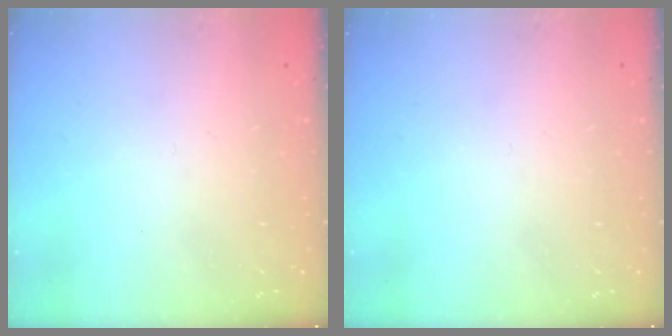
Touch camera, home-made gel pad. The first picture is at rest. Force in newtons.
{"total": 0.0}